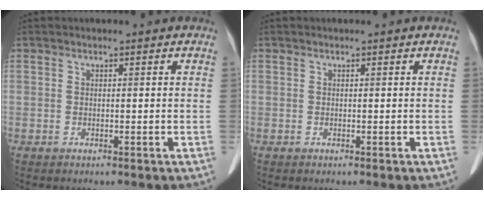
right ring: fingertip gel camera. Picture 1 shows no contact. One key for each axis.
{"total": 0.0}